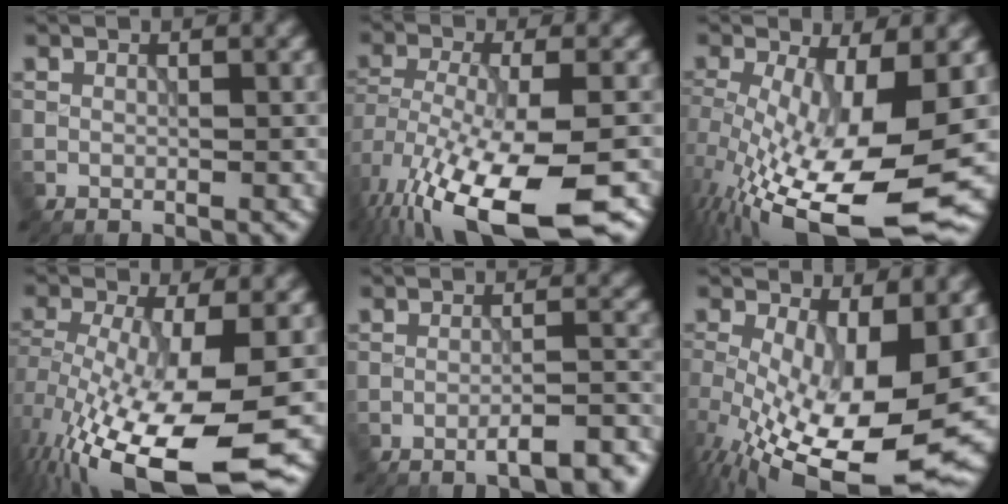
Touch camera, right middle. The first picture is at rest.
{"total": 14.5, "force": [-8.7, 5.1, 10.4], "torque": [-0.220, -0.047, -0.121]}
{"total": 14.4, "force": [-3.4, 5.1, 13.1], "torque": [-0.243, -0.039, -0.042]}
{"total": 13.6, "force": [-5.8, 4.5, 11.4], "torque": [-0.228, -0.034, -0.087]}
{"total": 5.5, "force": [-3.7, 1.3, 3.8], "torque": [-0.049, 0.012, -0.048]}
{"total": 13.7, "force": [-2.1, 5.2, 12.4], "torque": [-0.209, -0.033, -0.020]}